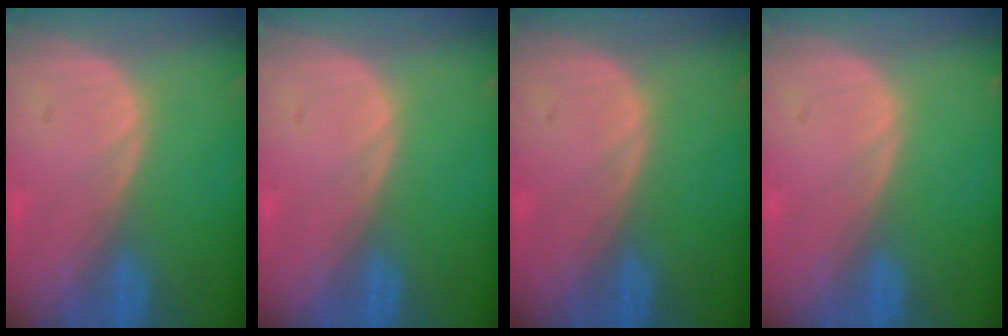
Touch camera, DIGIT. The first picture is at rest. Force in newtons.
{"total": 0.0}
{"total": 0.0}
{"total": 0.0}